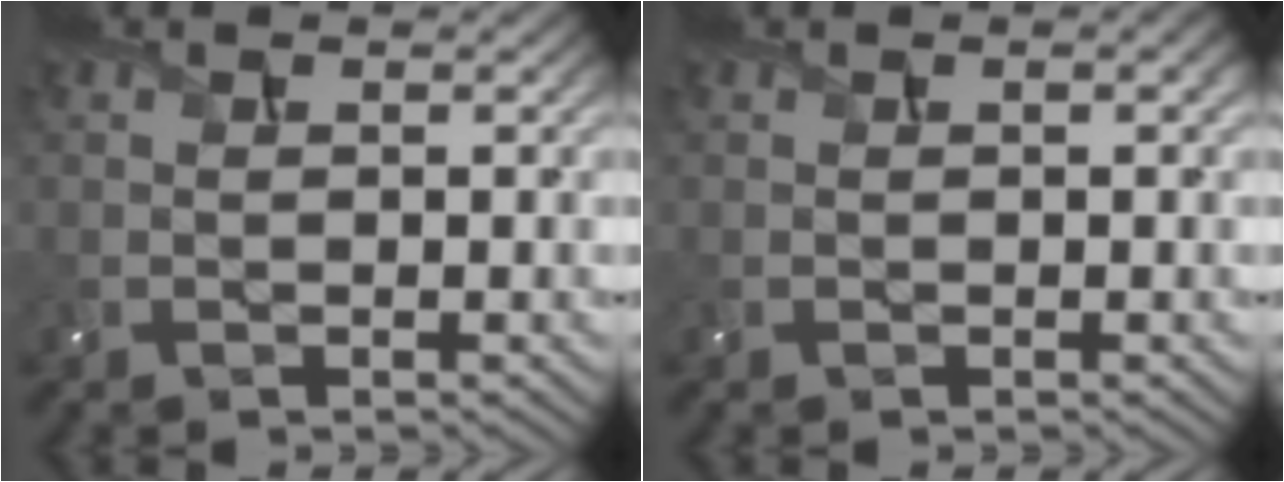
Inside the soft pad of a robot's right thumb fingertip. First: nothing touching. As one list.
[{"total": 0.7, "force": [0.2, 0.1, 0.6], "torque": [-0.011, 0.003, 0.003]}]